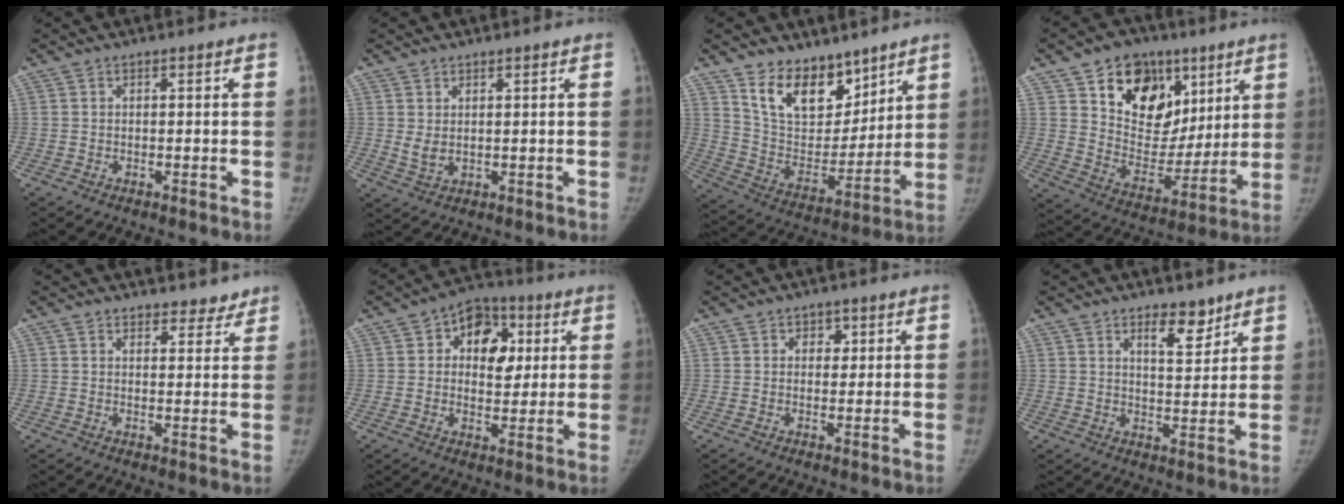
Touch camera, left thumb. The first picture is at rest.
{"total": 2.9, "force": [1.2, 1.4, 2.3], "torque": [-0.042, -0.013, 0.029]}
{"total": 15.4, "force": [10.8, 8.5, 7.0], "torque": [-0.068, -0.074, 0.205]}
{"total": 19.5, "force": [9.5, 13.9, 9.8], "torque": [-0.102, -0.039, 0.164]}
{"total": 4.4, "force": [3.8, 2.0, 0.6], "torque": [0.022, -0.025, 0.043]}
{"total": 11.7, "force": [3.2, 8.2, 7.7], "torque": [-0.061, 0.004, 0.044]}
{"total": 2.2, "force": [0.9, 1.8, 1.0], "torque": [0.005, -0.003, 0.009]}
{"total": 5.8, "force": [4.1, 2.3, 3.3], "torque": [-0.028, -0.034, 0.065]}